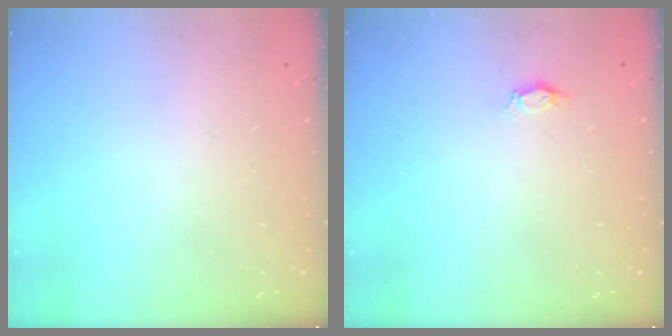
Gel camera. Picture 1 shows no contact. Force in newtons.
{"total": 3.0, "press": 2.9, "slide": 0.3}